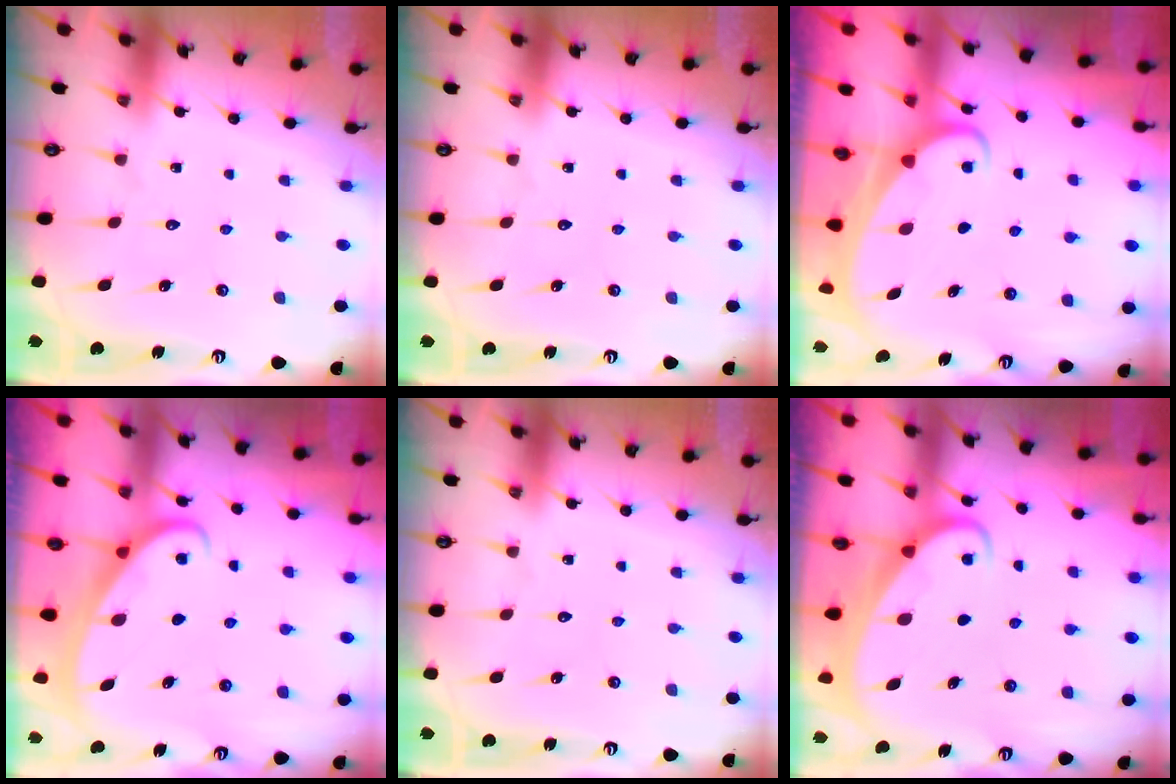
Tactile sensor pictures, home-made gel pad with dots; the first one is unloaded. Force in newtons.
{"total": 0.0}
{"total": 1.9, "press": 1.9, "slide": 0.3}
{"total": 2.8, "press": 2.8, "slide": 0.3}
{"total": 0.0}
{"total": 2.0, "press": 2.0, "slide": 0.2}